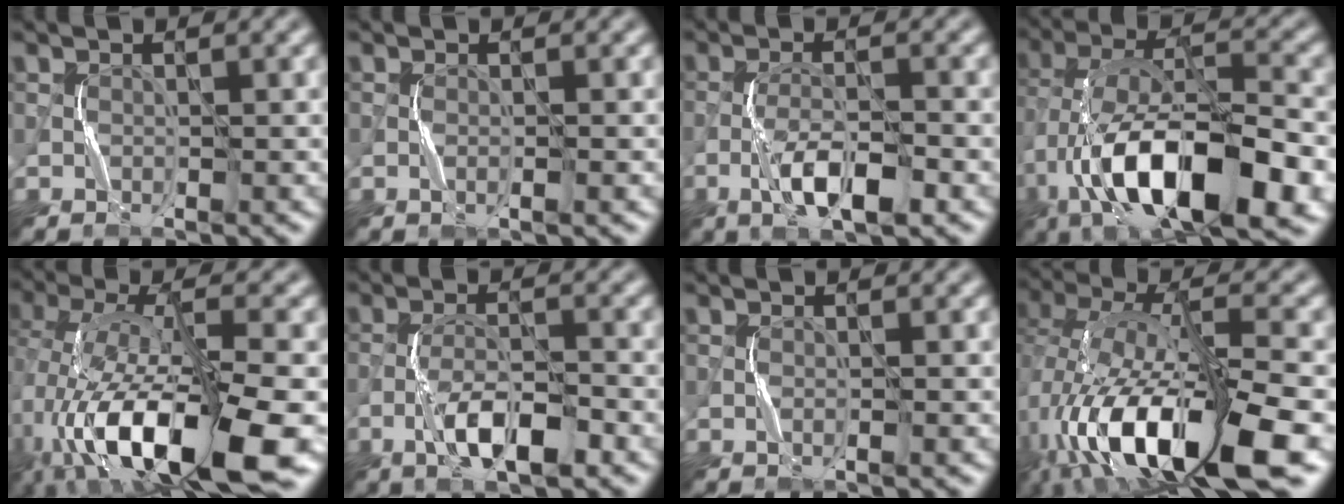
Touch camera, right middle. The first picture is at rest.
{"total": 0.8, "force": [0.1, 0.3, 0.7], "torque": [-0.010, 0.002, -0.001]}
{"total": 4.4, "force": [-2.1, 1.4, 3.6], "torque": [-0.071, 0.003, -0.038]}
{"total": 14.2, "force": [-5.0, 6.5, 11.6], "torque": [-0.195, 0.007, -0.091]}
{"total": 12.9, "force": [-5.2, 4.6, 10.9], "torque": [-0.196, -0.003, -0.090]}
{"total": 4.8, "force": [-2.5, 1.6, 3.8], "torque": [-0.073, 0.005, -0.046]}
{"total": 0.6, "force": [0.3, 0.2, 0.5], "torque": [-0.002, 0.000, 0.000]}
{"total": 14.0, "force": [-6.4, 4.8, 11.5], "torque": [-0.223, -0.004, -0.112]}